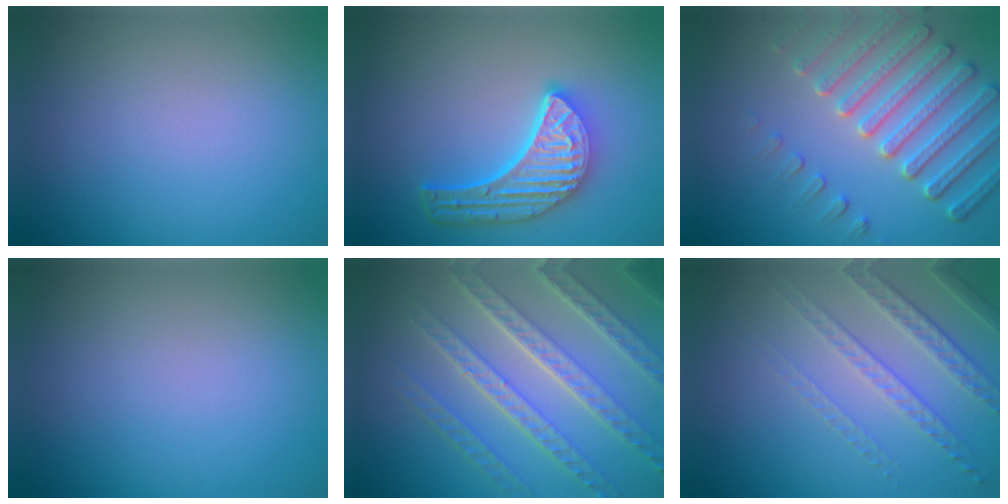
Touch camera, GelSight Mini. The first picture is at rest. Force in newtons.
{"total": 5.8, "press": 4.5, "slide": 3.7}
{"total": 6.4, "press": 5.2, "slide": 3.8}
{"total": 0.0}
{"total": 7.9, "press": 5.7, "slide": 5.5}
{"total": 4.8, "press": 3.1, "slide": 3.7}